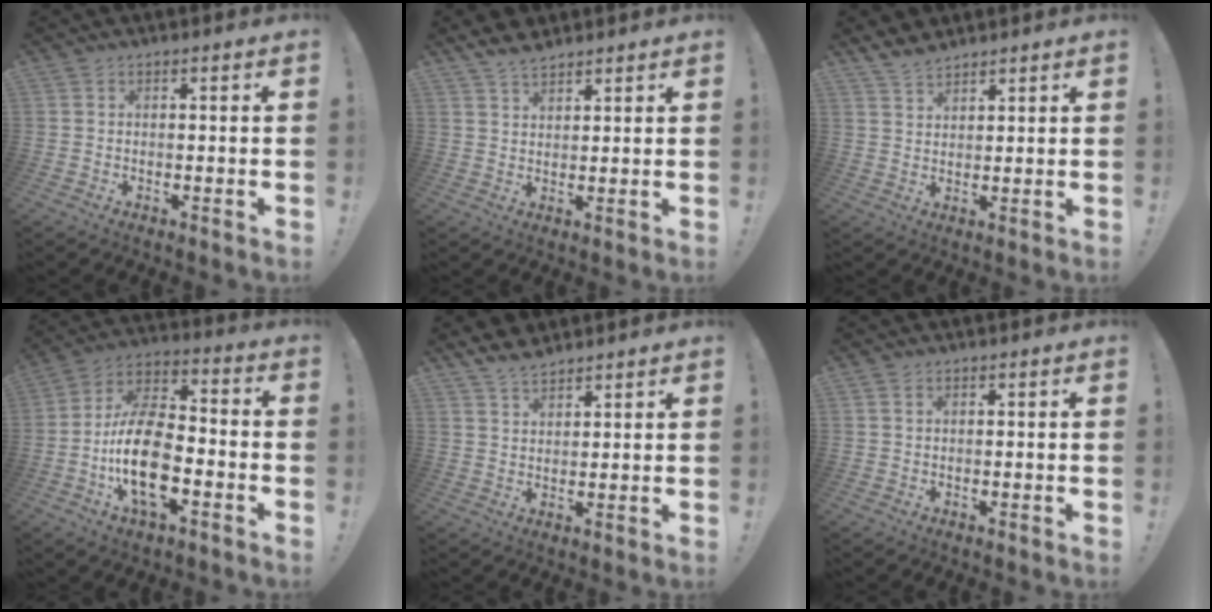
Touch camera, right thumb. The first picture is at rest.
{"total": 4.6, "force": [4.0, 1.9, 1.4], "torque": [-0.023, -0.023, 0.076]}
{"total": 4.6, "force": [4.0, 1.9, 1.1], "torque": [-0.019, -0.023, 0.078]}
{"total": 18.8, "force": [-5.3, 10.3, 14.8], "torque": [-0.279, 0.025, -0.087]}
{"total": 5.2, "force": [4.6, 2.1, 1.3], "torque": [-0.025, -0.024, 0.087]}
{"total": 0.8, "force": [0.5, 0.3, 0.5], "torque": [-0.002, -0.002, 0.007]}